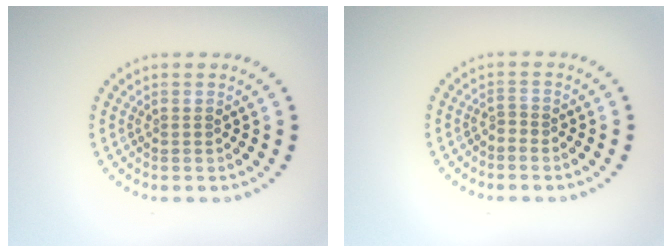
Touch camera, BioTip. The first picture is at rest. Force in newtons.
{"total": 0.6, "press": 0.3, "slide": 0.5}